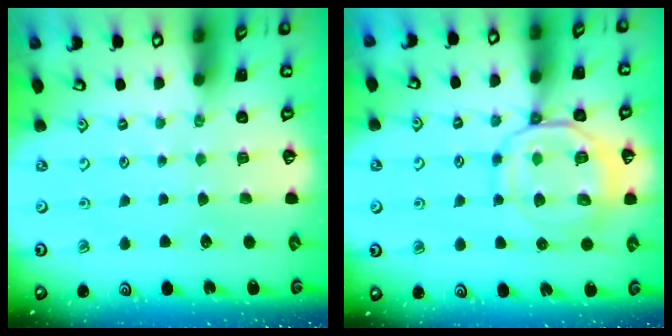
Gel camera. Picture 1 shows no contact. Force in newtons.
{"total": 12.0, "press": 11.9, "slide": 1.2}